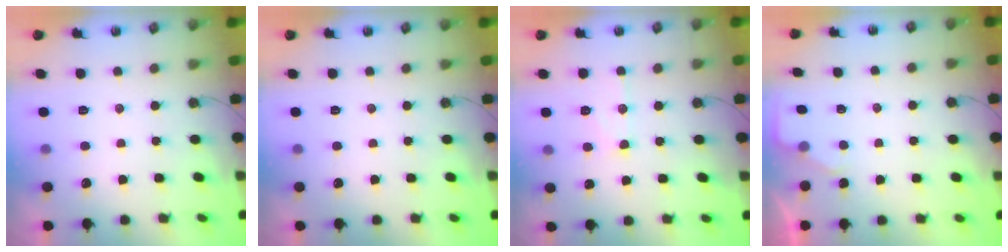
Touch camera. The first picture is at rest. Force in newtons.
{"total": 0.0}
{"total": 9.7, "press": 9.7, "slide": 0.8}
{"total": 1.9, "press": 1.9, "slide": 0.3}